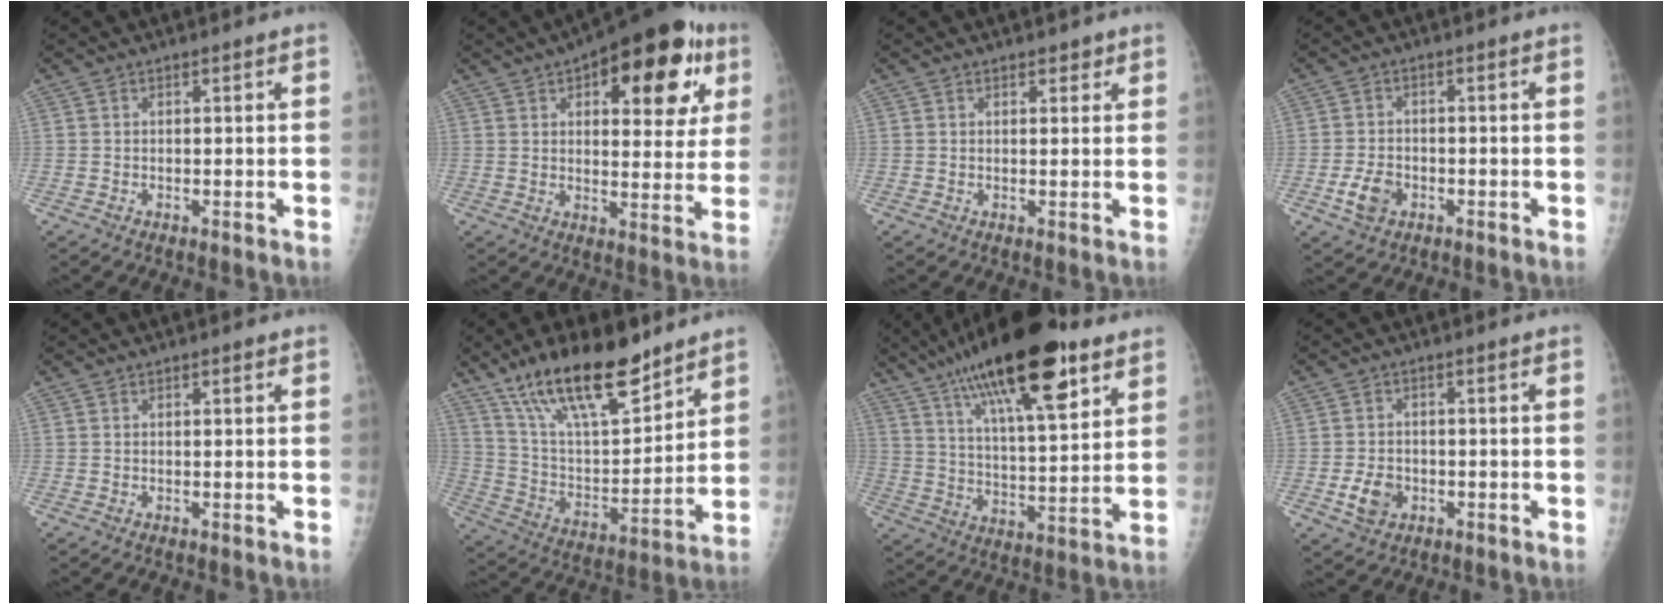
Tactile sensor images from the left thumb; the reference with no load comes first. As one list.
[{"total": 21.1, "force": [8.9, 9.6, 16.5], "torque": [-0.178, -0.005, 0.118]}, {"total": 1.8, "force": [1.3, 1.0, 0.6], "torque": [0.008, -0.006, 0.013]}, {"total": 4.6, "force": [-1.7, 3.2, 2.8], "torque": [-0.049, 0.005, -0.031]}, {"total": 0.7, "force": [0.4, 0.3, 0.5], "torque": [-0.005, -0.001, 0.006]}, {"total": 21.9, "force": [15.3, 7.5, 13.7], "torque": [-0.203, -0.068, 0.275]}, {"total": 24.8, "force": [14.3, 7.7, 18.7], "torque": [-0.300, -0.032, 0.237]}, {"total": 4.6, "force": [-1.3, 3.5, 2.7], "torque": [-0.042, 0.003, -0.021]}]